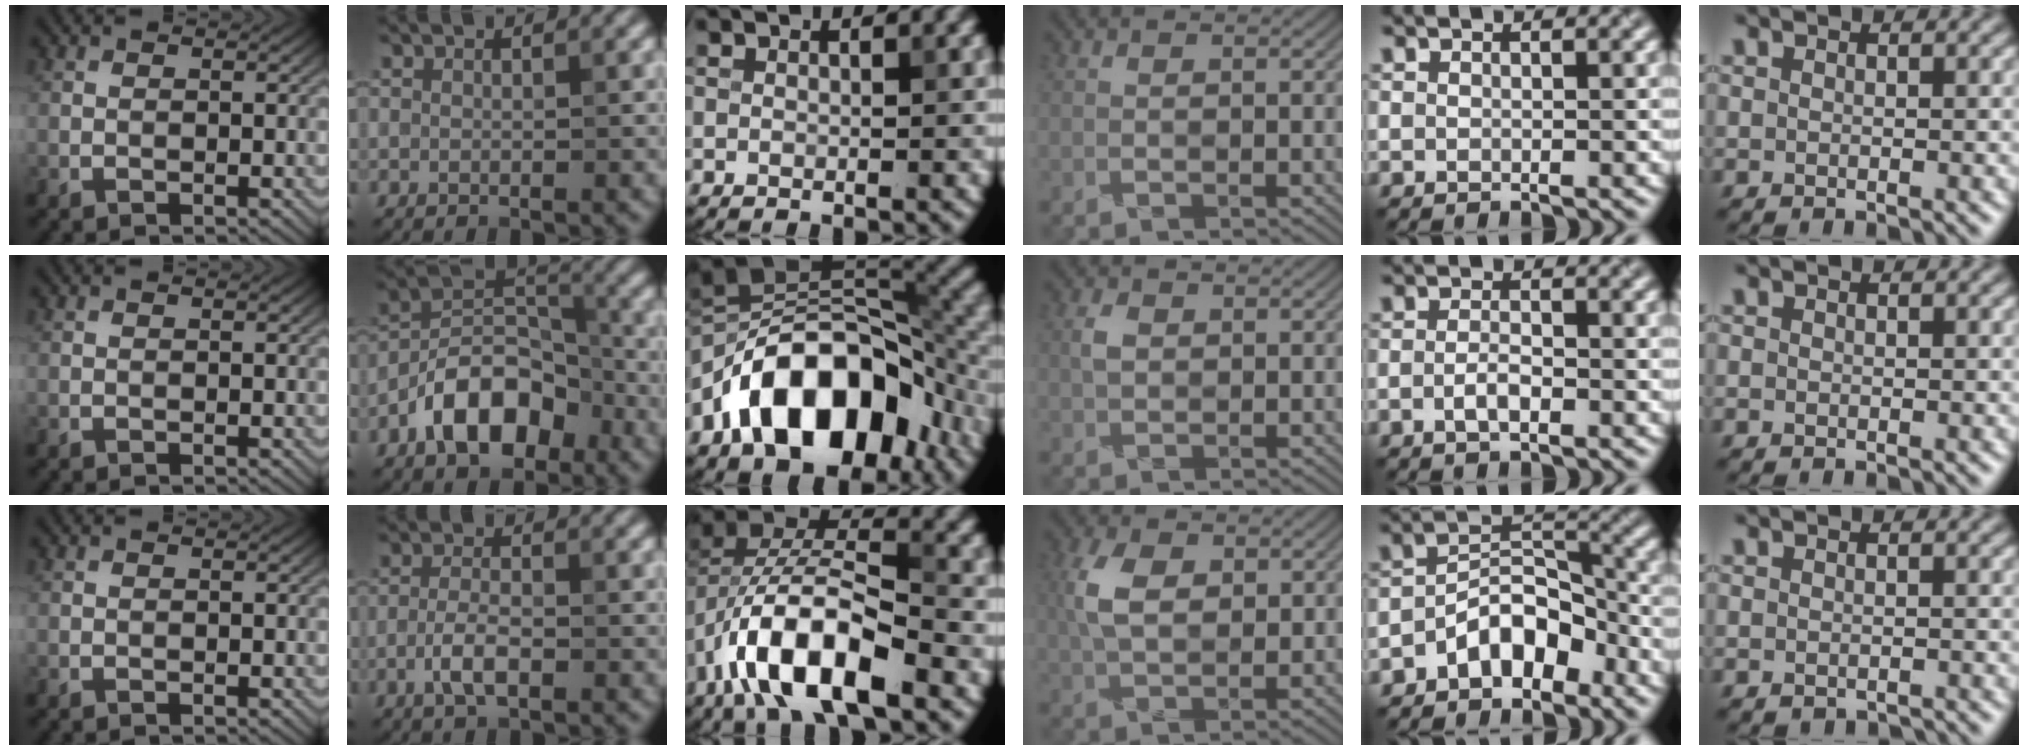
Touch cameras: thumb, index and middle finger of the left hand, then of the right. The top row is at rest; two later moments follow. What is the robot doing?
{"motion": "fold", "object": "napkin"}